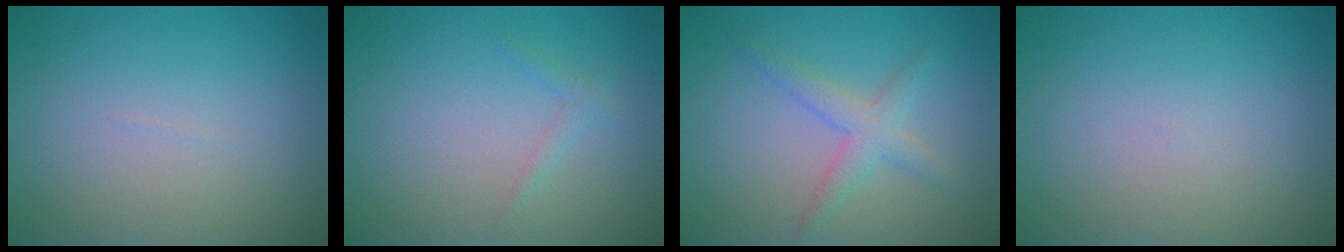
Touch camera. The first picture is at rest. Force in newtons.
{"total": 0.9, "press": 0.9, "slide": 0.0}
{"total": 2.6, "press": 2.6, "slide": 0.1}
{"total": 0.0}